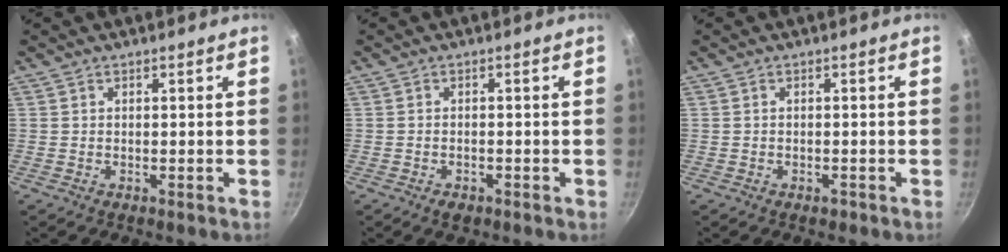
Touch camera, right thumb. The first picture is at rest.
{"total": 2.3, "force": [-1.4, 1.3, 1.2], "torque": [-0.021, 0.009, -0.018]}
{"total": 1.1, "force": [-0.6, 0.6, 0.6], "torque": [-0.011, 0.006, -0.005]}